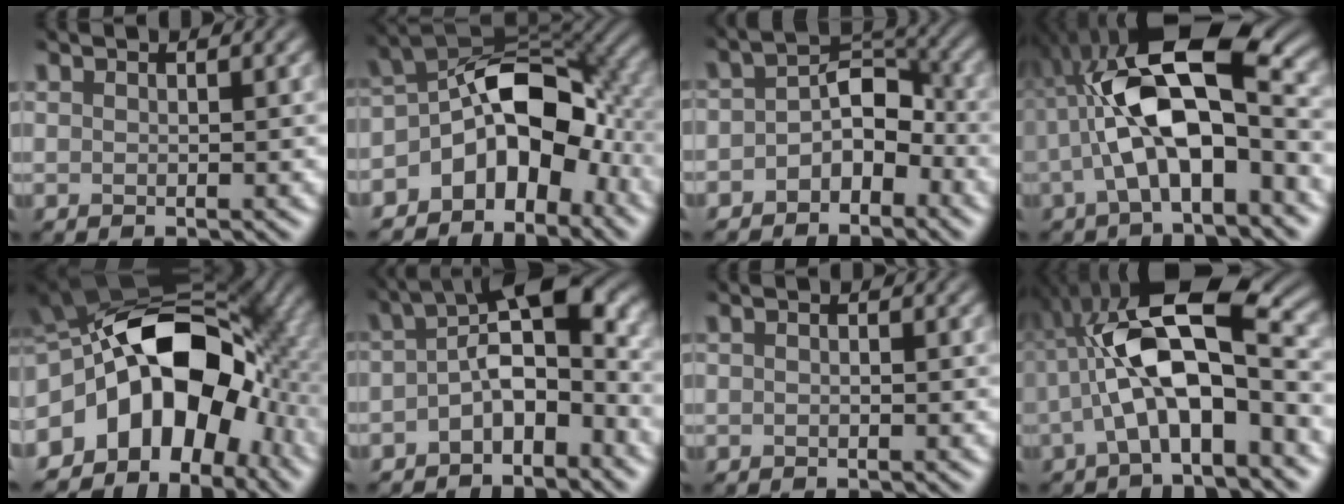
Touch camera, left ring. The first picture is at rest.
{"total": 8.5, "force": [-4.8, 4.8, 5.1], "torque": [-0.072, 0.009, -0.084]}
{"total": 3.9, "force": [-3.1, 2.0, 1.4], "torque": [-0.020, 0.003, -0.049]}
{"total": 9.9, "force": [-2.3, 4.0, 8.8], "torque": [-0.170, 0.015, -0.036]}
{"total": 14.4, "force": [-5.8, 9.1, 9.6], "torque": [-0.131, 0.008, -0.104]}
{"total": 6.1, "force": [-2.5, 2.8, 4.8], "torque": [-0.077, 0.017, -0.049]}
{"total": 0.7, "force": [-0.3, 0.4, 0.6], "torque": [-0.005, -0.005, -0.014]}
{"total": 9.2, "force": [-2.7, 3.4, 8.1], "torque": [-0.157, 0.013, -0.042]}